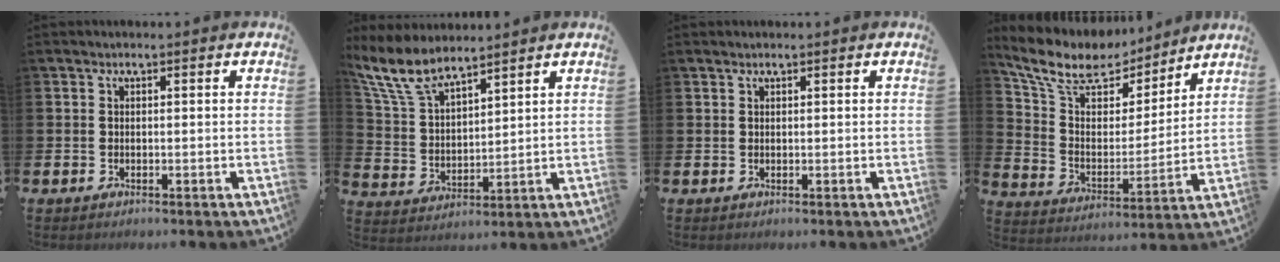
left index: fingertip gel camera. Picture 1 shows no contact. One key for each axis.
{"total": 8.1, "fx": 7.2, "fy": 2.0, "fz": 3.1, "tx": -0.094, "ty": -0.025, "tz": 0.133}
{"total": 0.7, "fx": 0.7, "fy": 0.2, "fz": 0.0, "tx": 0.001, "ty": 0.001, "tz": 0.013}
{"total": 10.4, "fx": 8.9, "fy": 4.4, "fz": 3.0, "tx": -0.108, "ty": -0.053, "tz": 0.159}